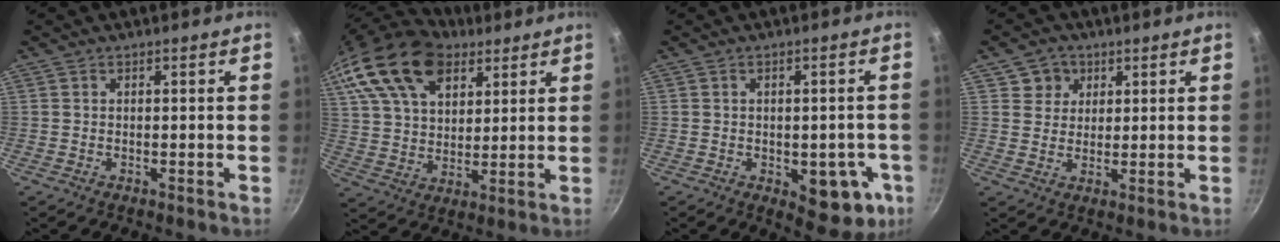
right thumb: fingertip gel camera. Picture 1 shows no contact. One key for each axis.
{"total": 22.1, "fx": 12.4, "fy": 13.1, "fz": 12.8, "tx": -0.229, "ty": -0.009, "tz": 0.223}
{"total": 11.0, "fx": -3.1, "fy": 5.8, "fz": 8.8, "tx": -0.060, "ty": 0.007, "tz": -0.030}
{"total": 4.9, "fx": 2.2, "fy": 4.3, "fz": 0.8, "tx": 0.023, "ty": 0.002, "tz": 0.035}